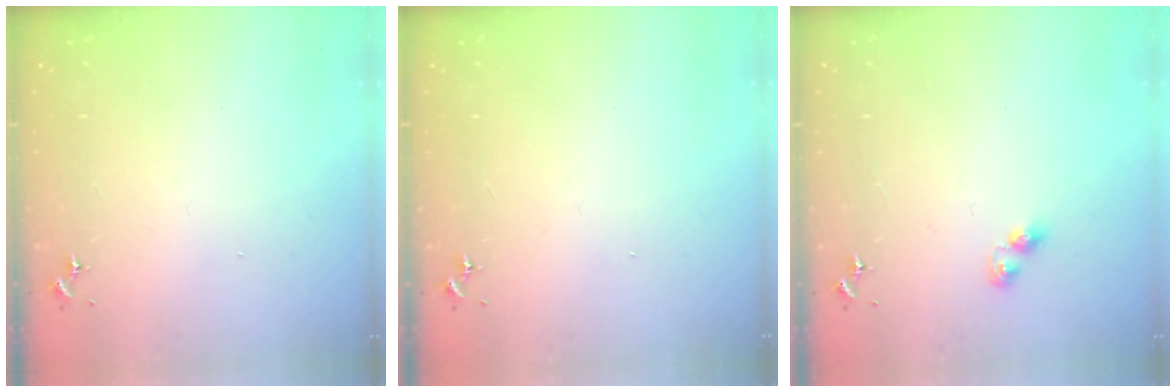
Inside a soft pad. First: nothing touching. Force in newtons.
{"total": 0.0}
{"total": 5.1, "press": 5.1, "slide": 0.1}